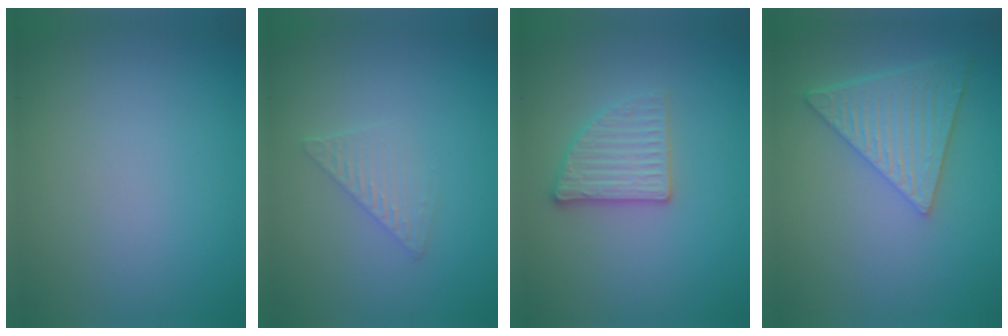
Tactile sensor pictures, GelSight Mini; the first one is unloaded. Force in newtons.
{"total": 1.6, "press": 1.6, "slide": 0.1}
{"total": 2.8, "press": 2.7, "slide": 0.9}
{"total": 6.1, "press": 4.6, "slide": 4.0}